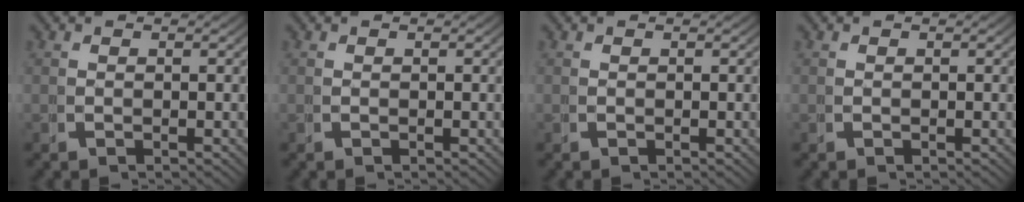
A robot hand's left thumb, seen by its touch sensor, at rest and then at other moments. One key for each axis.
{"total": 0.0}
{"total": 0.0}
{"total": 0.0}